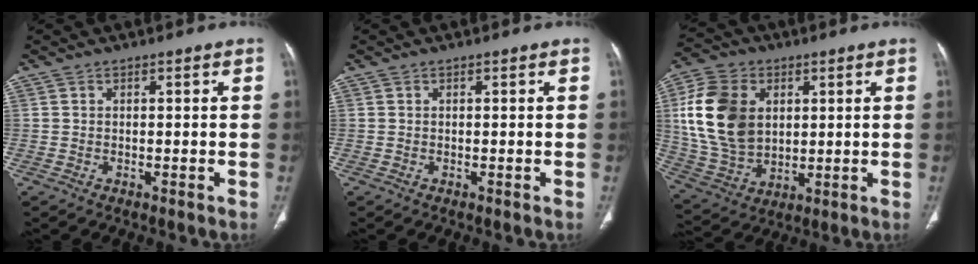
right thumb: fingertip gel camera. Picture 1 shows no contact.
{"total": 0.0}
{"total": 17.4, "force": [3.5, 12.4, 11.7], "torque": [-0.212, -0.006, 0.075]}